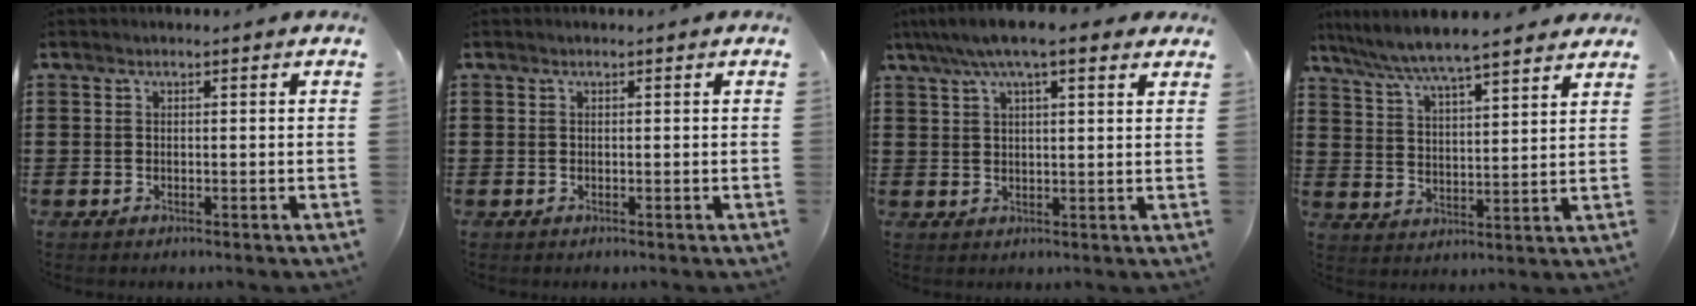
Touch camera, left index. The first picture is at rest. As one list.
[{"total": 0.0}, {"total": 6.4, "force": [4.6, 1.4, 4.3], "torque": [-0.094, 0.001, 0.080]}, {"total": 5.9, "force": [5.5, 0.0, 2.2], "torque": [-0.067, -0.030, 0.093]}]